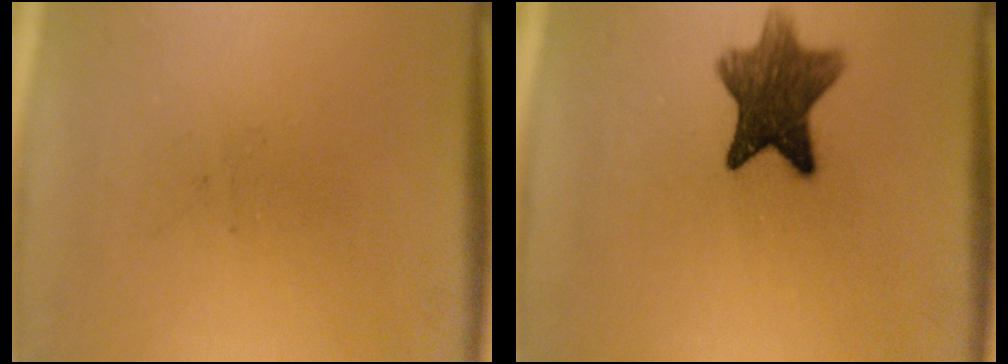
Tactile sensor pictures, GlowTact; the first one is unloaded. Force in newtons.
{"total": 9.3}